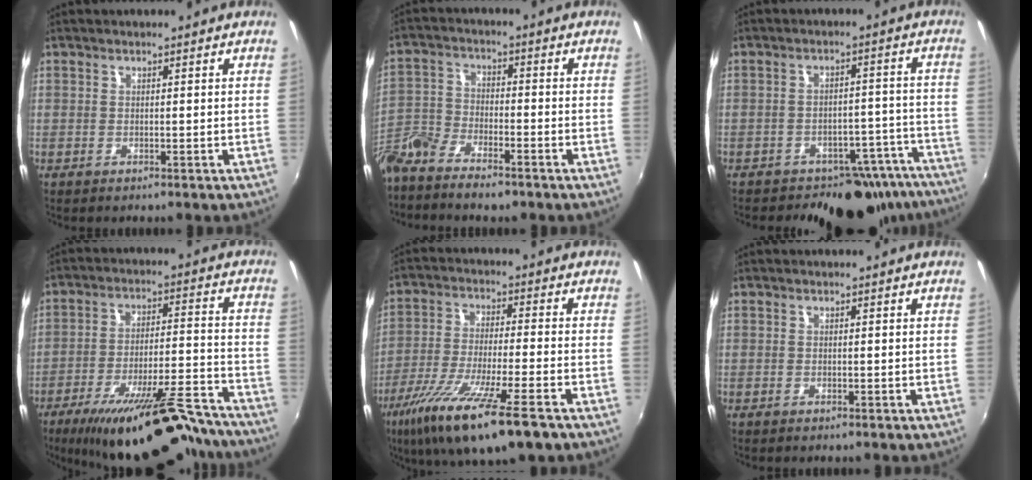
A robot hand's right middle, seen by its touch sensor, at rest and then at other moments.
{"total": 11.8, "force": [-9.1, 4.1, 6.3], "torque": [-0.155, -0.020, -0.179]}
{"total": 14.2, "force": [-11.7, 7.3, 3.2], "torque": [-0.027, 0.046, -0.124]}
{"total": 22.8, "force": [-18.9, 5.1, 11.7], "torque": [-0.189, -0.014, -0.265]}
{"total": 17.6, "force": [-10.8, 2.1, 13.7], "torque": [-0.266, -0.060, -0.190]}
{"total": 0.0}